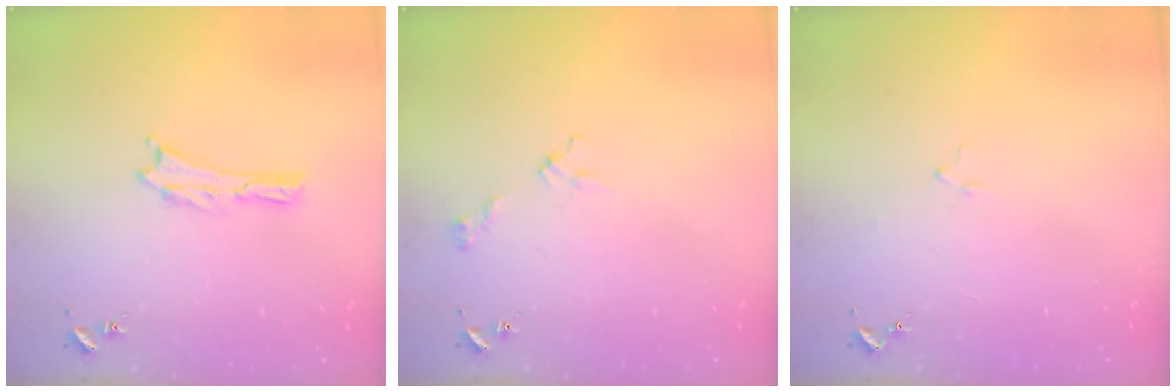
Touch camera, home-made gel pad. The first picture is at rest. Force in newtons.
{"total": 2.7, "press": 2.6, "slide": 0.3}
{"total": 0.8, "press": 0.8, "slide": 0.2}